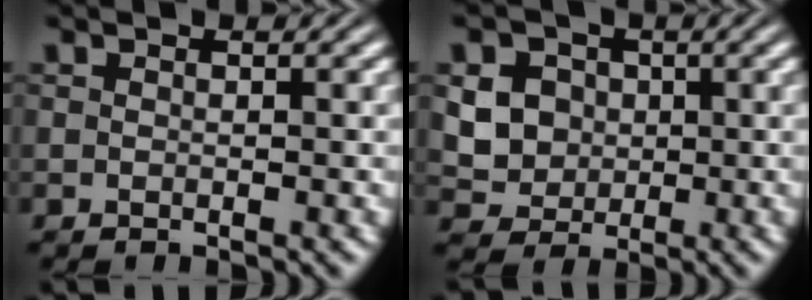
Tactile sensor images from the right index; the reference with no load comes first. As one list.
[{"total": 7.5, "force": [0.1, 6.9, 2.9], "torque": [-0.074, -0.029, 0.007]}]